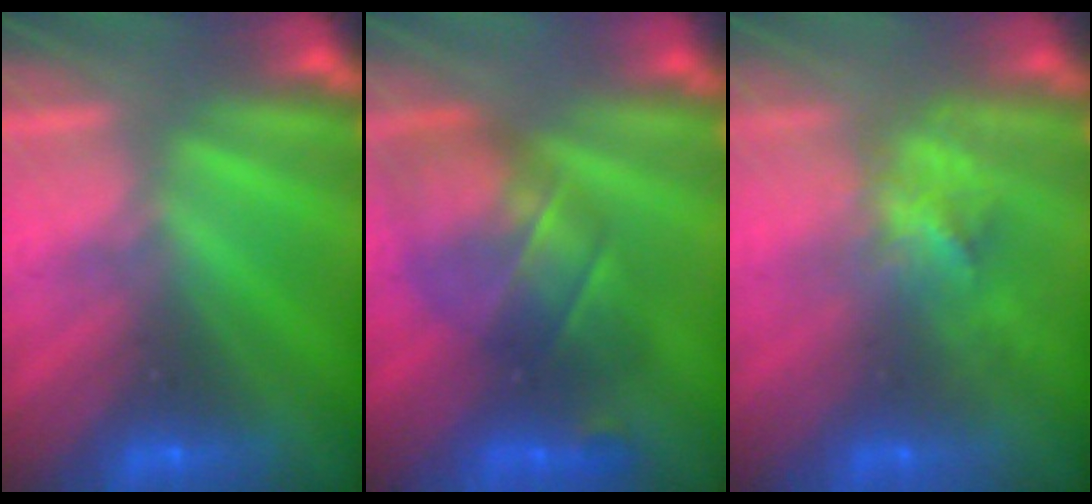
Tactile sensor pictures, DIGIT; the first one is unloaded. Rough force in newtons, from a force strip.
{"total": 7.3}
{"total": 2.8}